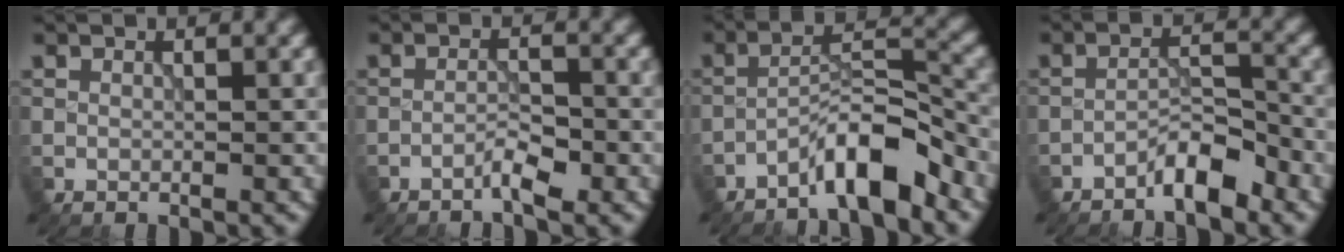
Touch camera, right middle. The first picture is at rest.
{"total": 1.9, "force": [-1.4, 0.2, 1.3], "torque": [-0.020, 0.007, -0.029]}
{"total": 5.8, "force": [-4.2, 1.1, 3.9], "torque": [-0.060, 0.015, -0.080]}
{"total": 3.5, "force": [-2.7, 0.8, 2.1], "torque": [-0.033, 0.015, -0.051]}